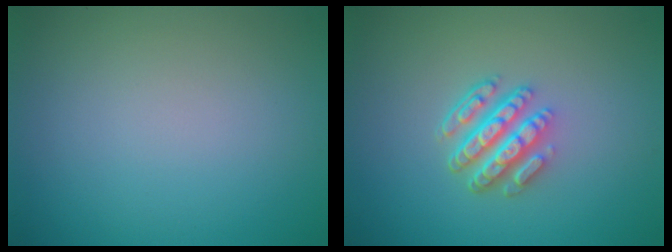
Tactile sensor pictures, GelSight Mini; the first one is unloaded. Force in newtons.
{"total": 4.7, "press": 3.5, "slide": 3.1}